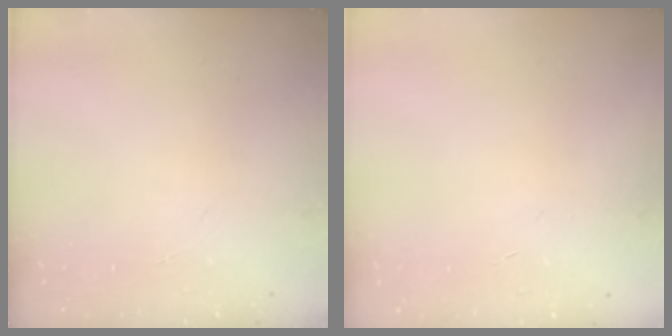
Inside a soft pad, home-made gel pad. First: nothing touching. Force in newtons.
{"total": 0.6, "press": 0.5, "slide": 0.2}